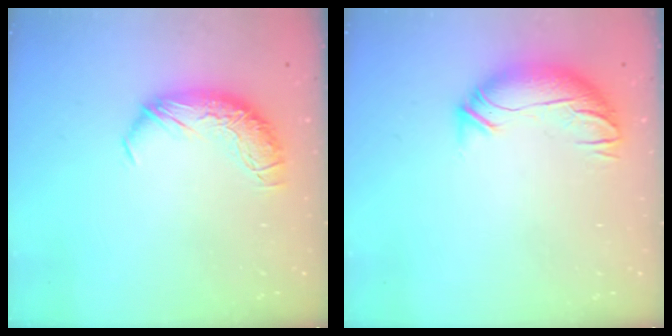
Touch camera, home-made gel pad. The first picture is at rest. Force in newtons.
{"total": 3.5, "press": 2.3, "slide": 2.6}